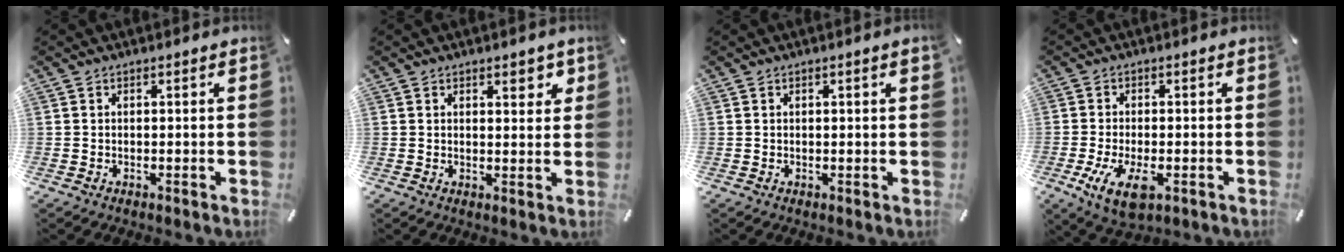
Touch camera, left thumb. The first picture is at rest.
{"total": 3.4, "force": [2.2, 1.7, 1.9], "torque": [-0.018, -0.006, 0.034]}
{"total": 1.4, "force": [0.4, 0.1, 1.3], "torque": [-0.024, -0.001, 0.006]}
{"total": 8.1, "force": [-2.9, 3.6, 6.6], "torque": [-0.133, -0.010, -0.049]}